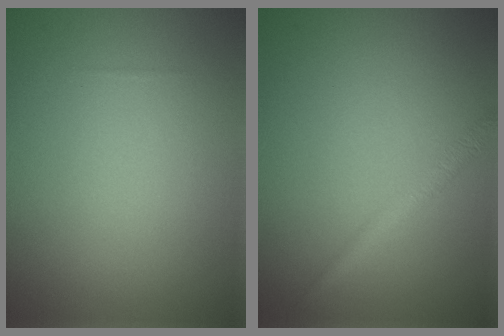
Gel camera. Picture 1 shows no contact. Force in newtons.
{"total": 1.8, "press": 1.8, "slide": 0.0}